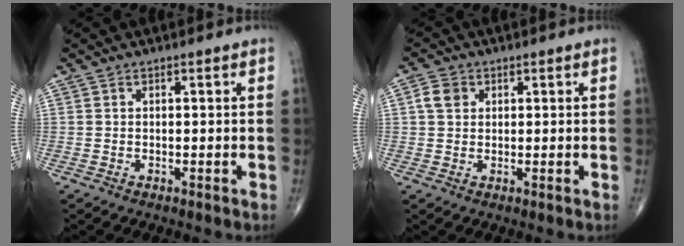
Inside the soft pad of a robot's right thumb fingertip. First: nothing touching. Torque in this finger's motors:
{"motor_torque": [-0.73, 0.73, 0.02, -0.02, 0.00]}